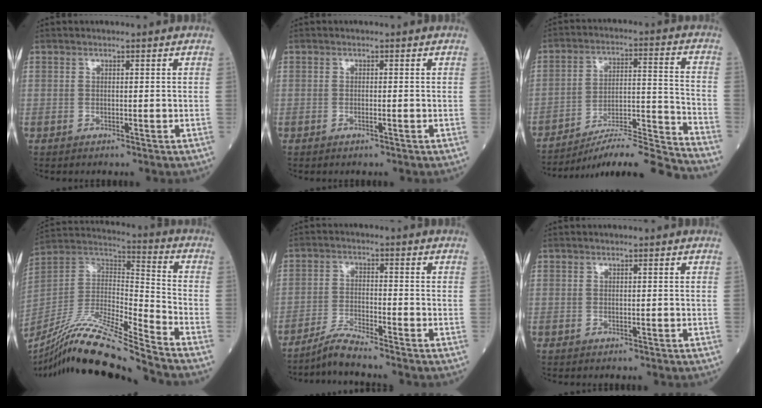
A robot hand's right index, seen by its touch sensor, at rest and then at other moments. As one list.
[{"total": 0.7, "force": [-0.3, 0.0, 0.7], "torque": [-0.015, -0.001, -0.005]}, {"total": 16.4, "force": [-15.5, -1.5, 5.0], "torque": [-0.077, 0.024, -0.250]}, {"total": 19.8, "force": [-17.2, -1.5, 9.7], "torque": [-0.199, -0.007, -0.320]}, {"total": 4.2, "force": [-4.0, -0.9, 1.1], "torque": [-0.023, -0.022, -0.081]}, {"total": 0.0}]